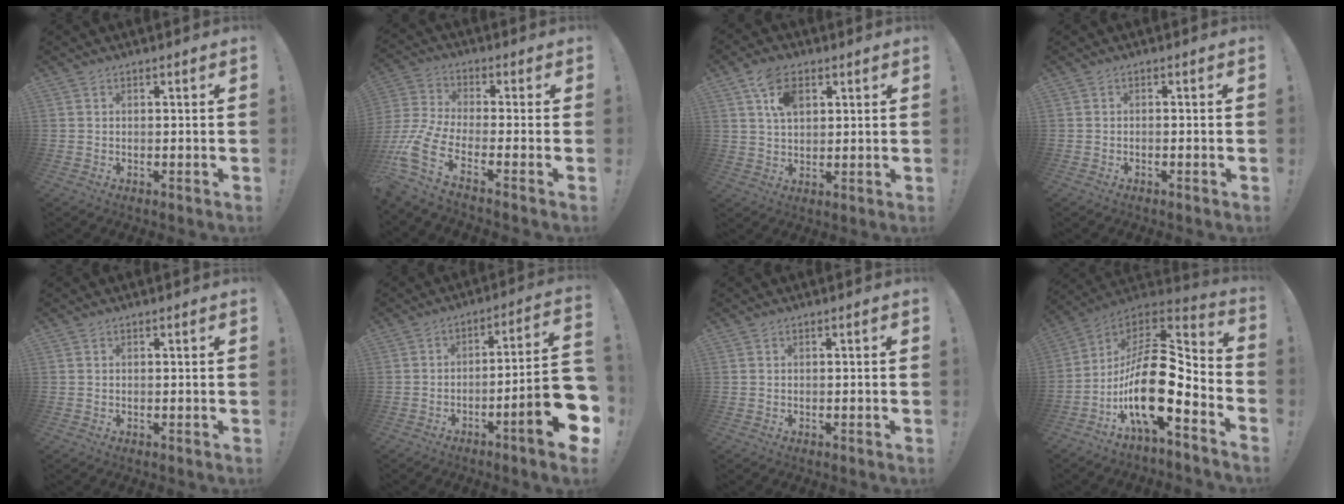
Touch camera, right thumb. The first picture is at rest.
{"total": 10.4, "force": [-5.2, 4.0, 8.1], "torque": [-0.182, 0.004, -0.094]}
{"total": 9.1, "force": [4.1, 5.5, 5.9], "torque": [-0.108, 0.004, 0.080]}
{"total": 1.0, "force": [-0.7, -0.3, 0.6], "torque": [-0.011, -0.002, -0.013]}
{"total": 0.0}
{"total": 16.8, "force": [-5.9, 1.9, 15.6], "torque": [-0.223, 0.020, -0.092]}
{"total": 0.5, "force": [-0.3, -0.3, 0.2], "torque": [-0.006, -0.002, -0.005]}
{"total": 19.9, "force": [-5.2, 8.0, 17.4], "torque": [-0.323, 0.012, -0.088]}